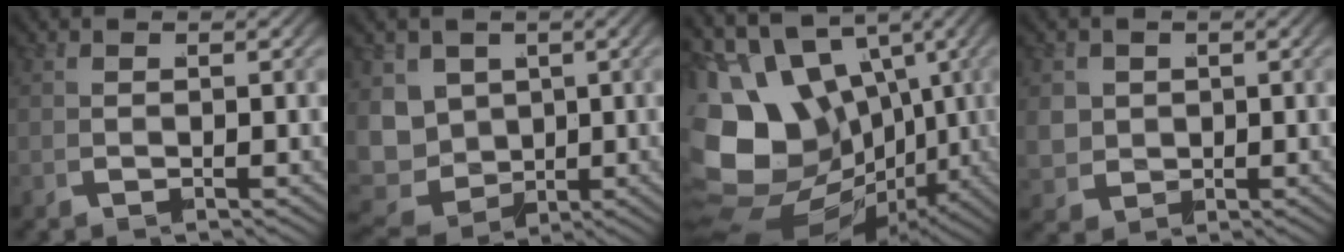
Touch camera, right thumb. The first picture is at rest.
{"total": 9.9, "force": [-2.0, 8.3, 5.0], "torque": [-0.140, -0.064, -0.021]}
{"total": 20.1, "force": [-3.5, 16.1, 11.5], "torque": [-0.246, -0.077, -0.039]}
{"total": 4.1, "force": [0.2, 3.6, 2.0], "torque": [-0.061, -0.034, 0.017]}